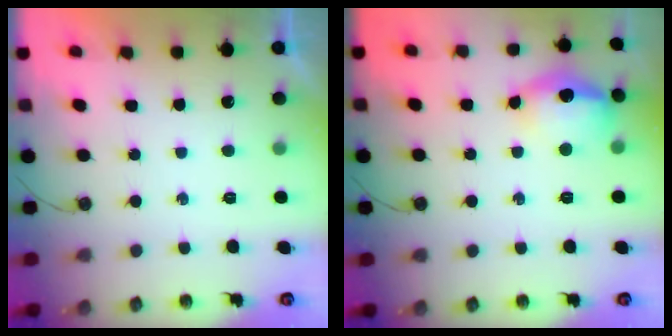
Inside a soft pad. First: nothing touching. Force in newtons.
{"total": 14.3, "press": 14.3, "slide": 1.3}